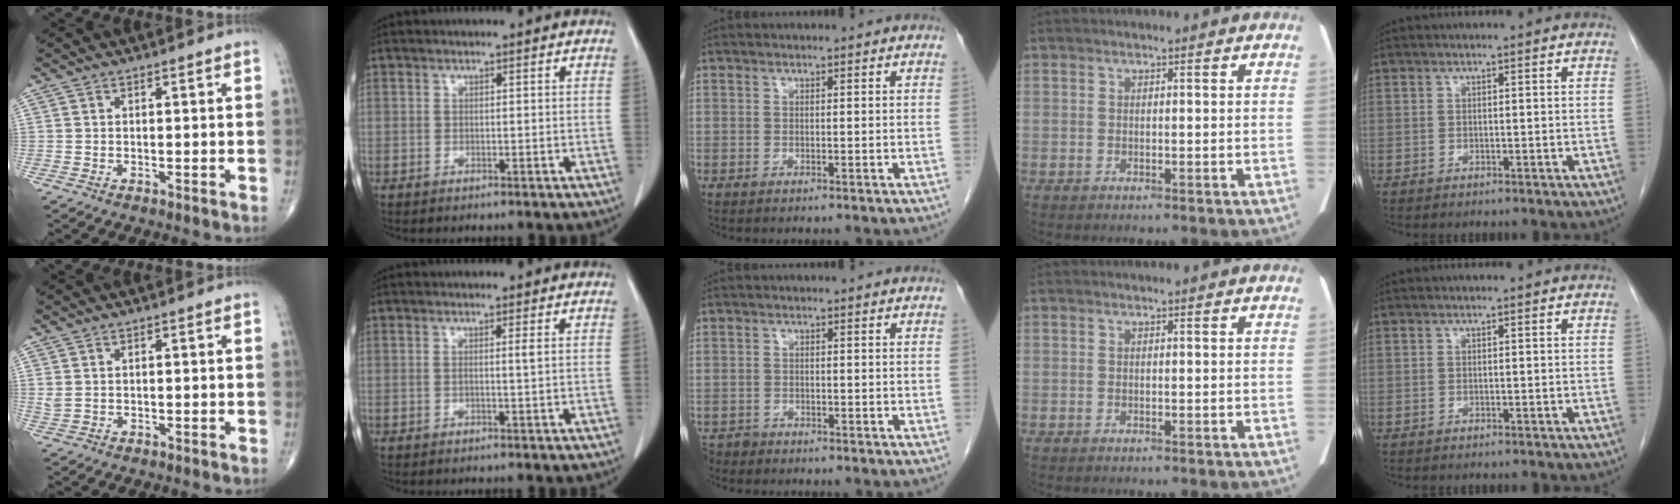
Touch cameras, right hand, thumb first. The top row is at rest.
{"thumb": {"total": 1.4, "force": [0.4, 1.0, 1.0], "torque": [-0.027, 0.005, 0.013]}, "index": {"total": 1.0, "force": [0.2, -0.3, 0.9], "torque": [-0.019, -0.001, 0.002]}, "middle": {"total": 1.7, "force": [-1.5, 0.6, -0.2], "torque": [0.001, -0.002, -0.027]}}